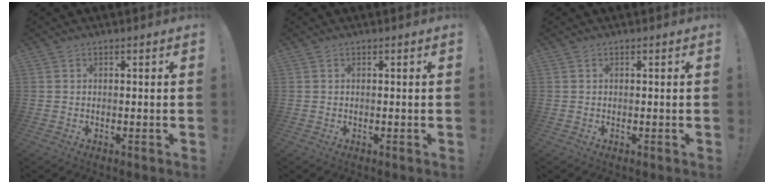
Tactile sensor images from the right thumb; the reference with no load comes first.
{"total": 0.0}
{"total": 0.0}